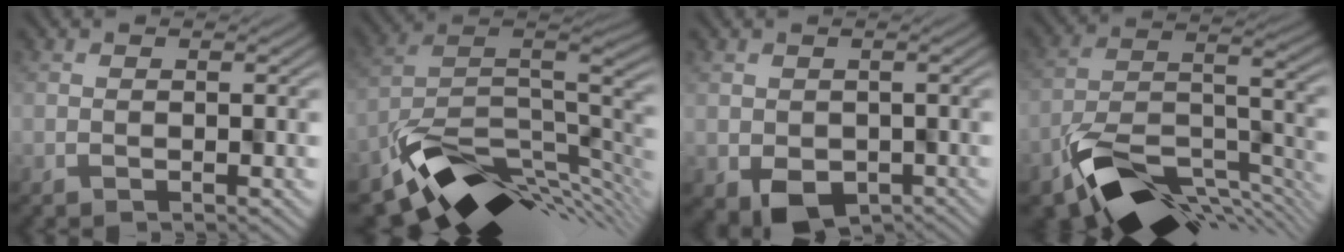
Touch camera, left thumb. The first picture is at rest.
{"total": 12.8, "force": [-5.3, 7.1, 9.2], "torque": [-0.183, -0.026, -0.085]}
{"total": 5.2, "force": [-2.3, 3.8, 2.7], "torque": [-0.040, -0.023, -0.023]}
{"total": 12.9, "force": [-6.7, 6.7, 8.8], "torque": [-0.182, -0.029, -0.103]}